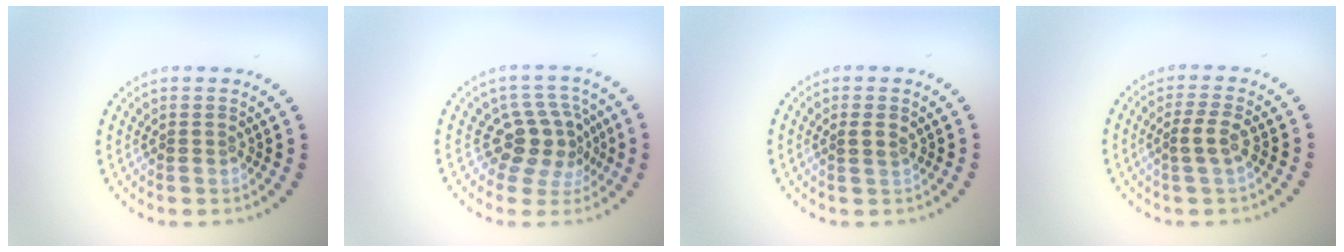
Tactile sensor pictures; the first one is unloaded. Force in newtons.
{"total": 3.8, "press": 3.2, "slide": 2.1}
{"total": 0.6, "press": 0.5, "slide": 0.3}
{"total": 1.7, "press": 1.5, "slide": 0.8}